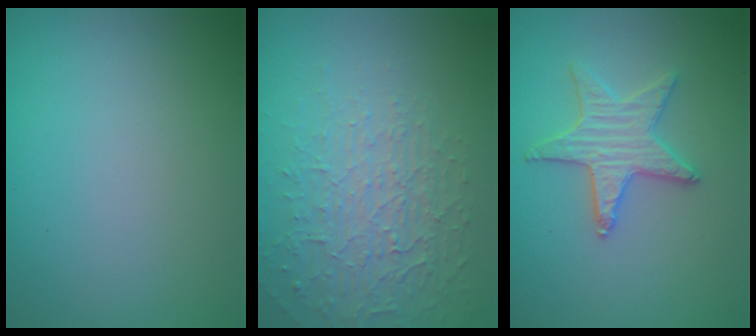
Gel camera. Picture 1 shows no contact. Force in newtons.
{"total": 5.1, "press": 3.4, "slide": 3.7}
{"total": 3.1, "press": 3.1, "slide": 0.5}